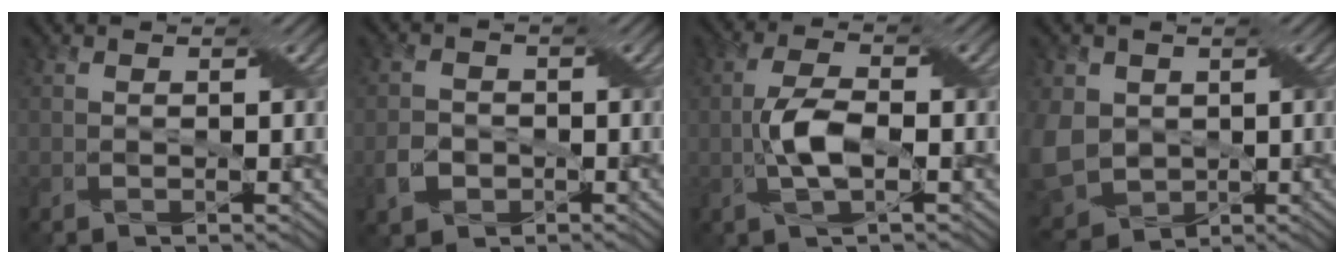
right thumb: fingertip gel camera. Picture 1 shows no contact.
{"total": 2.9, "force": [-1.5, 2.3, 0.9], "torque": [-0.022, -0.005, -0.032]}
{"total": 5.1, "force": [-1.3, 1.9, 4.6], "torque": [-0.108, 0.008, -0.030]}
{"total": 8.3, "force": [-0.1, 7.0, 4.4], "torque": [-0.142, -0.012, -0.002]}